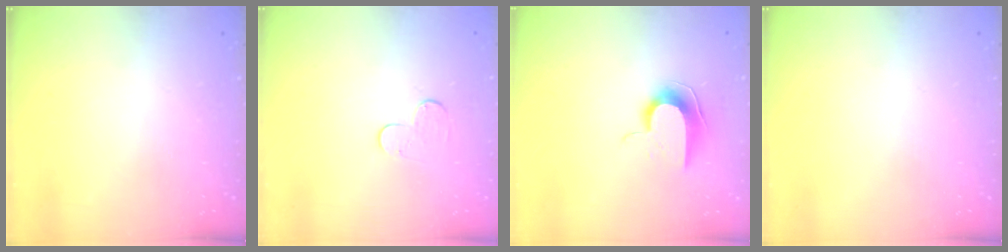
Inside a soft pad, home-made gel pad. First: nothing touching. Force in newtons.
{"total": 4.9, "press": 4.9, "slide": 0.4}
{"total": 8.9, "press": 8.9, "slide": 0.8}
{"total": 0.0}